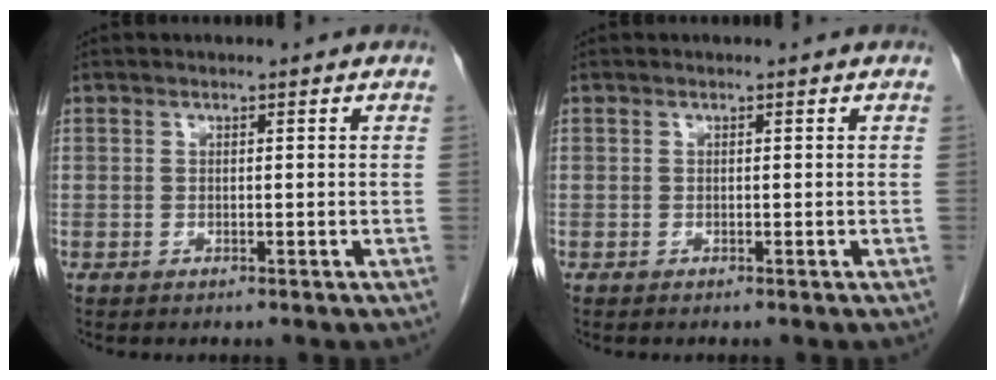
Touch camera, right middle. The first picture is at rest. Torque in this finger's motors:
{"motor_torque": [0.14, -0.03, 0.02, 0.00]}